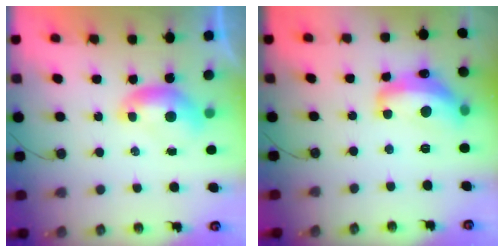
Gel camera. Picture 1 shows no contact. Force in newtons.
{"total": 10.4, "press": 10.4, "slide": 0.8}